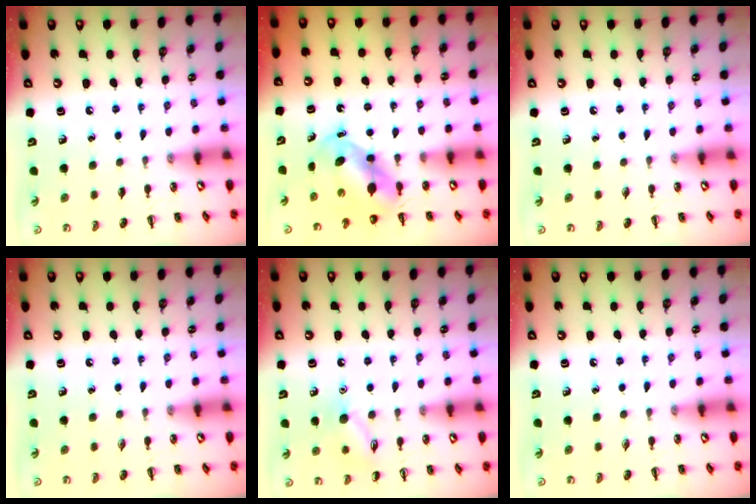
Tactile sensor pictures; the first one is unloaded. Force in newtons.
{"total": 5.3, "press": 5.2, "slide": 1.1}
{"total": 0.0}
{"total": 0.0}
{"total": 9.1, "press": 9.1, "slide": 0.6}
{"total": 0.0}